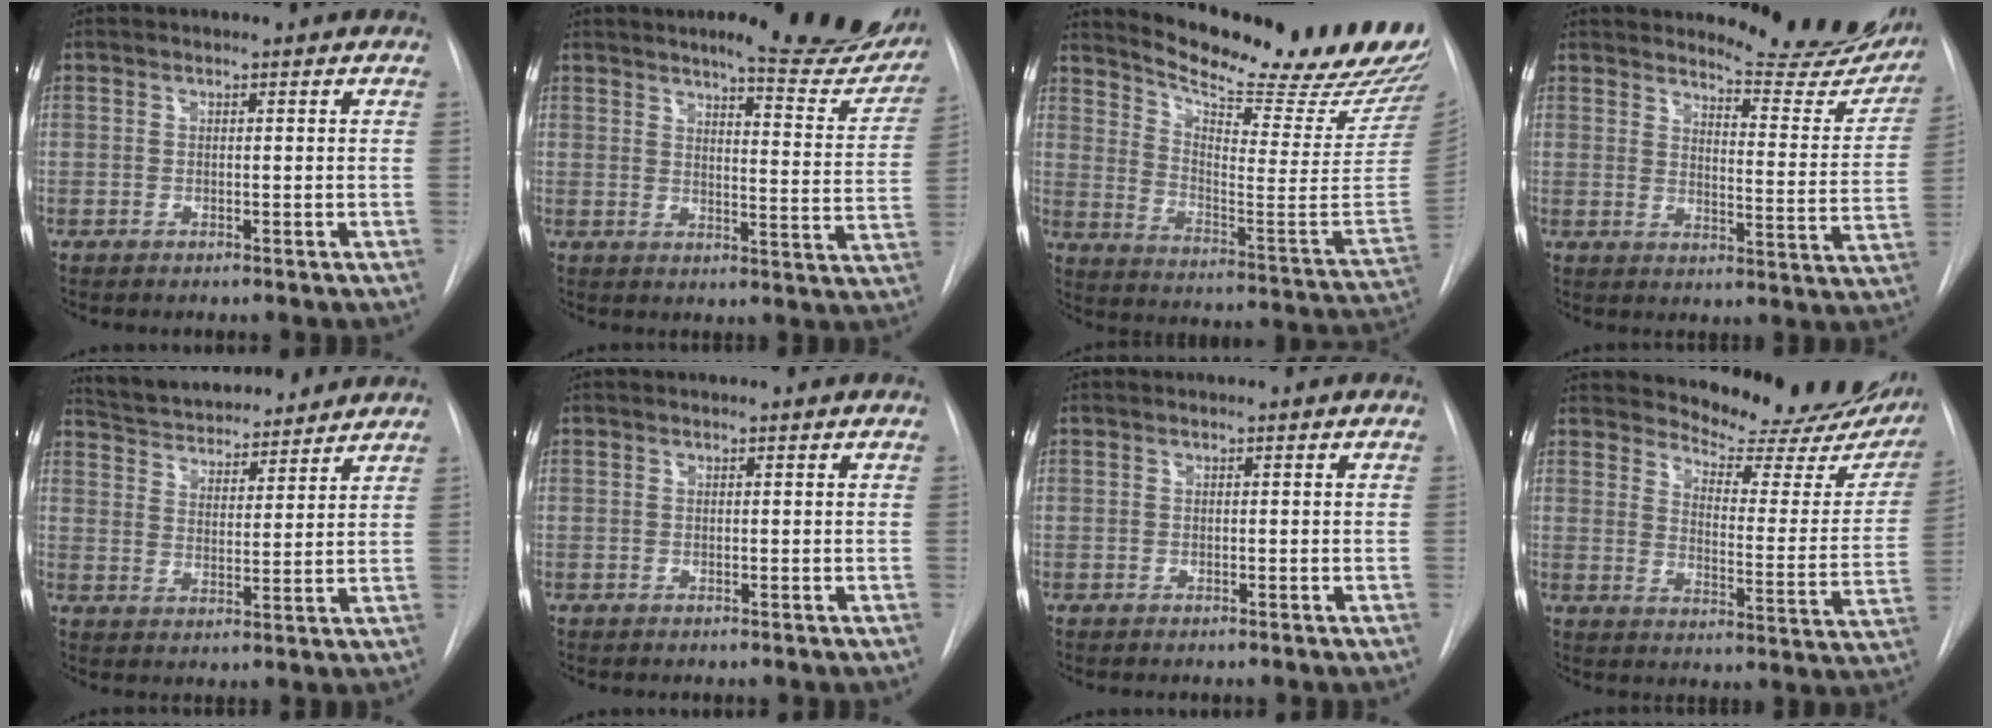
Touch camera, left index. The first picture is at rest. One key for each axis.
{"total": 15.7, "fx": 13.6, "fy": 2.4, "fz": 7.3, "tx": -0.075, "ty": -0.053, "tz": 0.152}
{"total": 28.9, "fx": 25.0, "fy": 3.1, "fz": 14.1, "tx": -0.220, "ty": -0.106, "tz": 0.325}
{"total": 16.1, "fx": 15.1, "fy": 3.0, "fz": 4.8, "tx": -0.044, "ty": -0.076, "tz": 0.167}
{"total": 15.9, "fx": 14.8, "fy": 3.4, "fz": 4.8, "tx": -0.079, "ty": 0.020, "tz": 0.227}
{"total": 0.0}
{"total": 0.0}
{"total": 21.6, "fx": 19.6, "fy": 5.9, "fz": 7.1, "tx": -0.084, "ty": -0.078, "tz": 0.228}